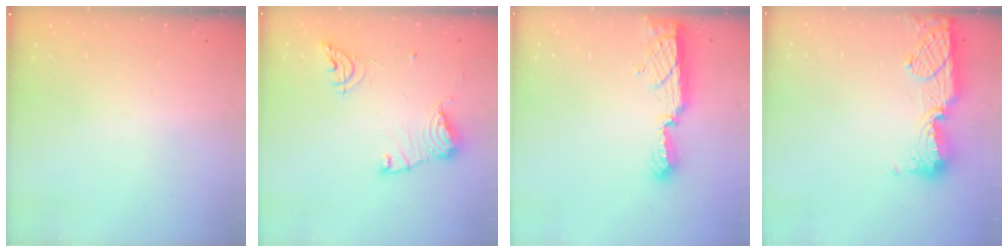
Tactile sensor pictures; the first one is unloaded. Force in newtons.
{"total": 13.4, "press": 13.3, "slide": 1.4}
{"total": 11.4, "press": 10.2, "slide": 4.9}
{"total": 13.9, "press": 13.8, "slide": 1.2}